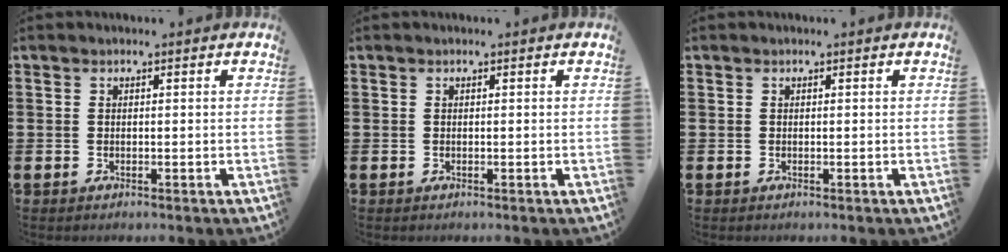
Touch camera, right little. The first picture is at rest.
{"total": 0.0}
{"total": 0.0}